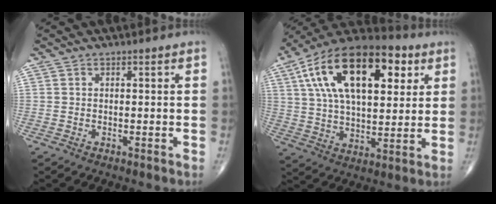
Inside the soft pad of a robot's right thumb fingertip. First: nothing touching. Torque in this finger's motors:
{"motor_torque": [-0.15, 4.49, 2.02, 0.75, 0.60]}